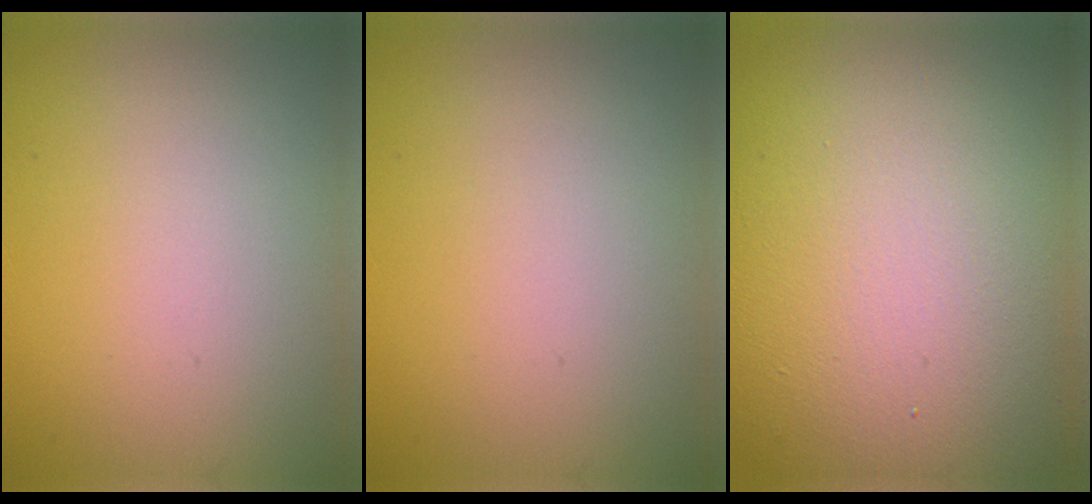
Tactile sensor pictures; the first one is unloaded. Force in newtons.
{"total": 0.0}
{"total": 19.3, "press": 19.3, "slide": 0.6}